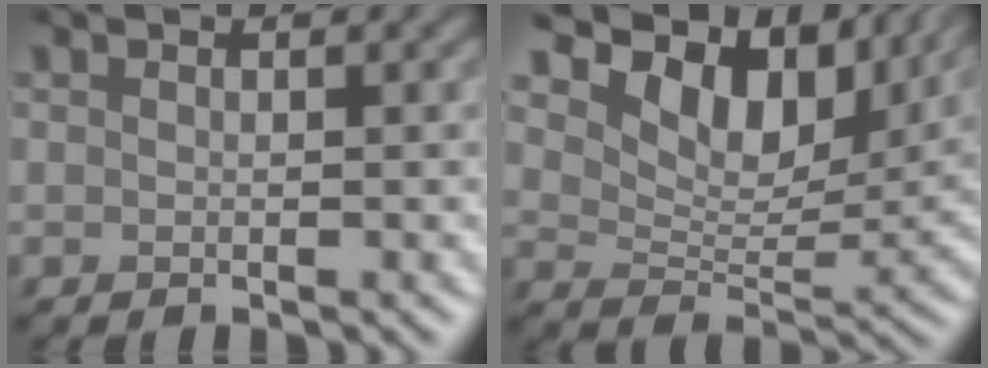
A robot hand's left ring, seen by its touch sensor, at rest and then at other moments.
{"total": 11.9, "force": [7.9, 6.0, 6.6], "torque": [-0.113, 0.004, 0.135]}